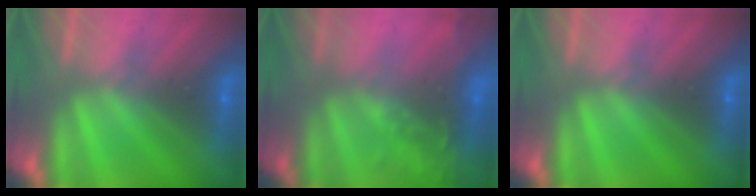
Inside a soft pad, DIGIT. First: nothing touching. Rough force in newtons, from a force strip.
{"total": 2.1}
{"total": 0.0}